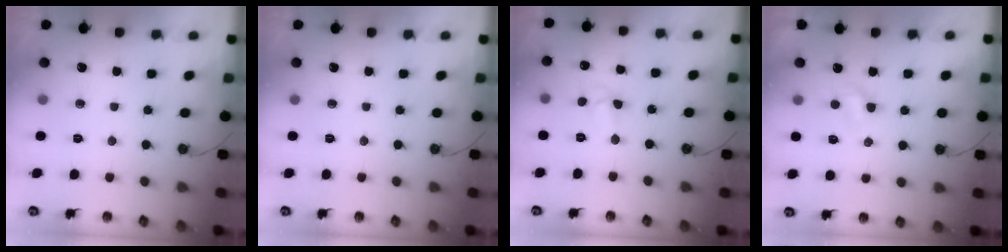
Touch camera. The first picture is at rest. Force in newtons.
{"total": 0.0}
{"total": 5.8, "press": 5.7, "slide": 0.7}
{"total": 2.7, "press": 2.6, "slide": 0.4}